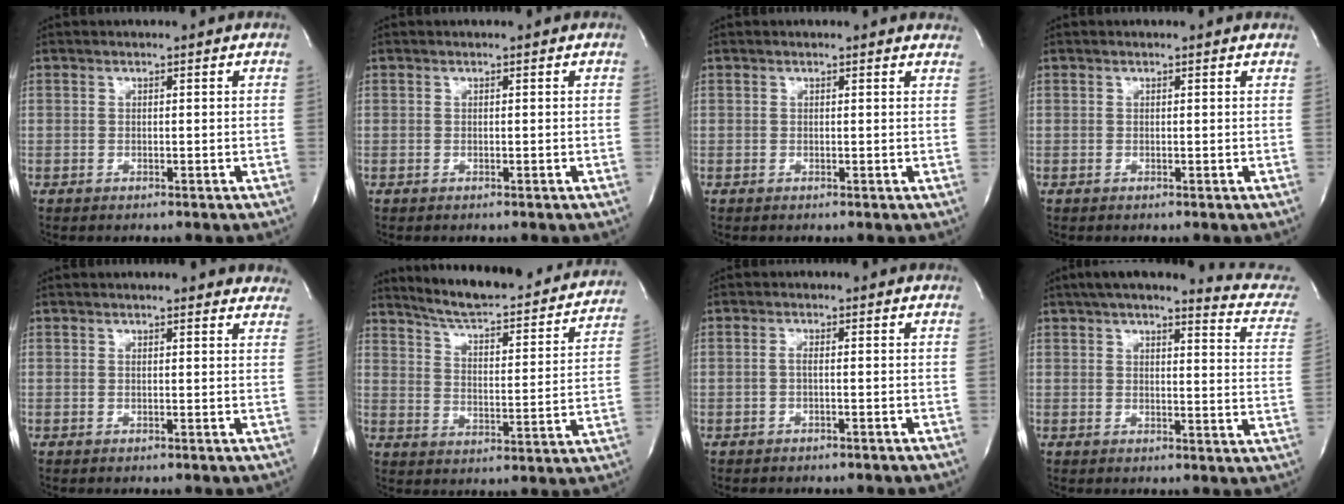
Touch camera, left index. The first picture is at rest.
{"total": 0.0}
{"total": 2.3, "force": [2.2, 0.6, 0.2], "torque": [-0.006, -0.009, 0.004]}
{"total": 0.7, "force": [0.7, 0.2, 0.1], "torque": [-0.006, -0.003, 0.001]}
{"total": 6.2, "force": [5.5, 1.4, 2.5], "torque": [-0.022, 0.005, 0.049]}
{"total": 23.7, "force": [21.7, 3.7, 8.9], "torque": [-0.127, -0.037, 0.279]}
{"total": 1.3, "force": [-0.6, 0.0, 1.1], "torque": [-0.024, 0.002, -0.010]}
{"total": 15.7, "force": [13.8, 2.2, 7.1], "torque": [-0.080, -0.031, 0.148]}